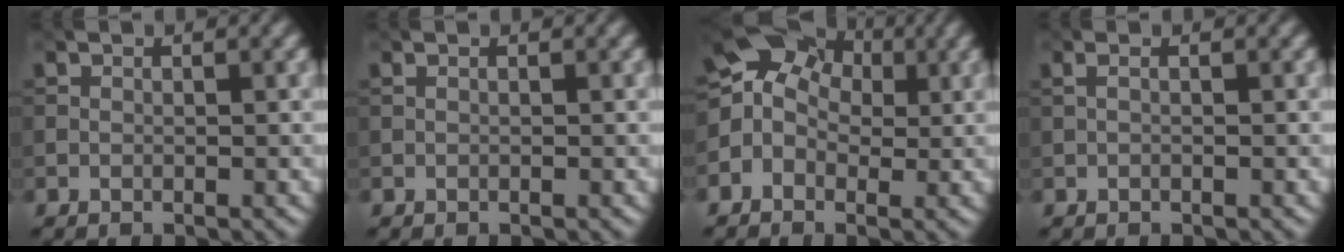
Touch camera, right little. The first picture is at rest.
{"total": 0.0}
{"total": 7.2, "force": [0.2, 6.2, 3.5], "torque": [-0.056, 0.041, -0.040]}
{"total": 0.7, "force": [0.1, 0.1, 0.7], "torque": [-0.018, 0.000, -0.002]}